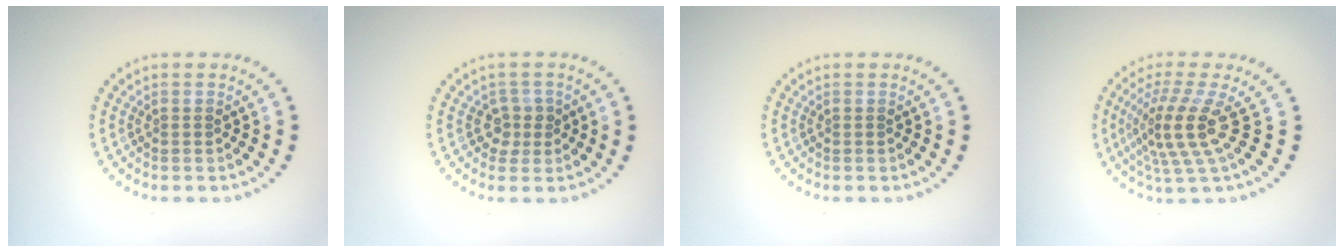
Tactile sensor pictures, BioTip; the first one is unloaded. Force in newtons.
{"total": 1.3, "press": 1.1, "slide": 0.7}
{"total": 0.0}
{"total": 4.5, "press": 3.1, "slide": 3.2}